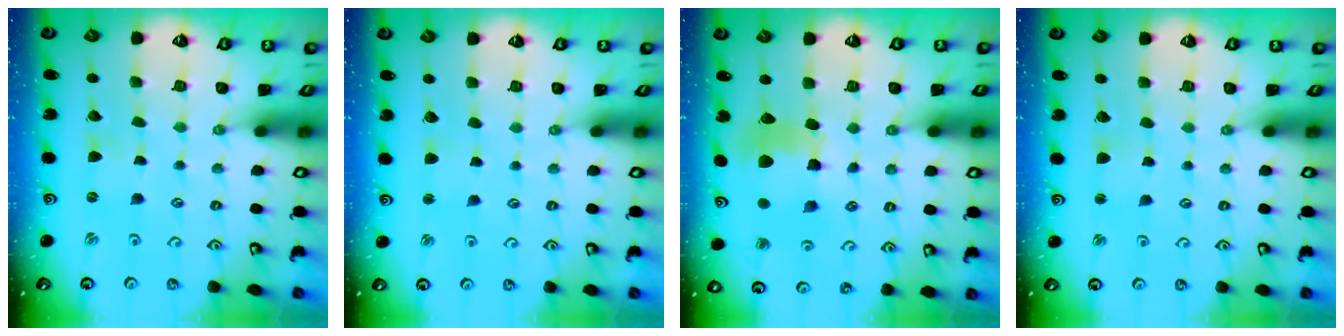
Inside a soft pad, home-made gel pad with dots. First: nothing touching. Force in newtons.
{"total": 1.7, "press": 1.6, "slide": 0.2}
{"total": 10.9, "press": 10.8, "slide": 1.4}
{"total": 1.5, "press": 1.5, "slide": 0.2}